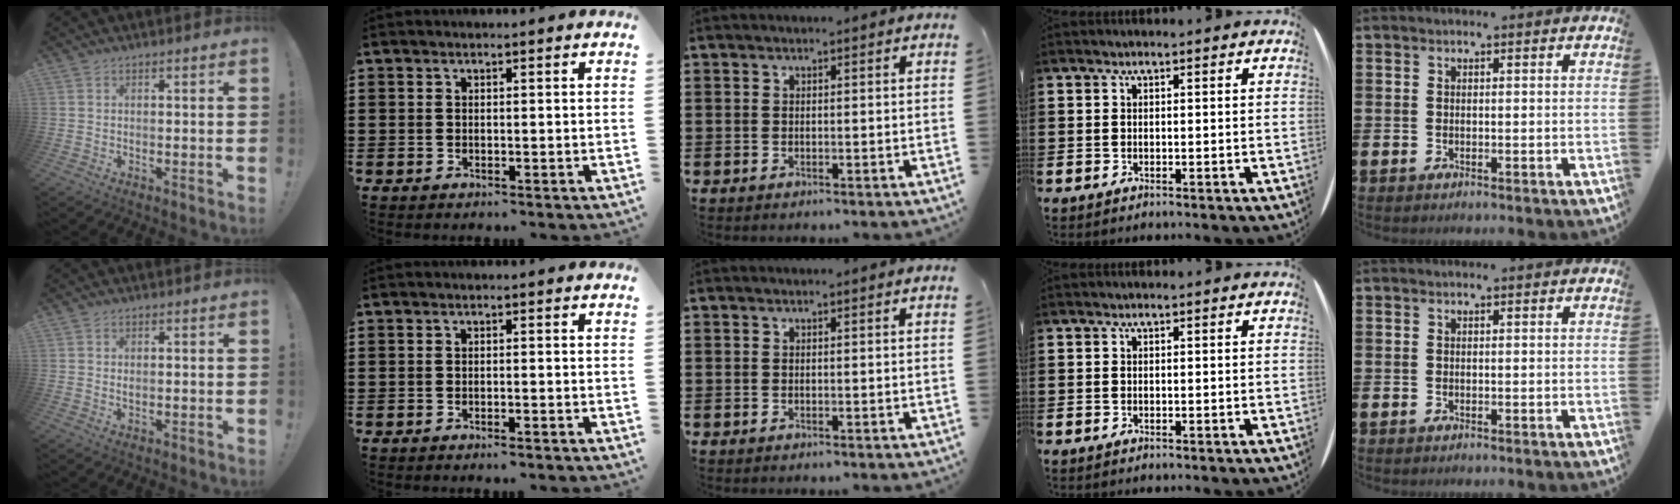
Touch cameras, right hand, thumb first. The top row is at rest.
{"thumb": {"total": 0.6, "force": [0.2, 0.5, 0.4], "torque": [-0.003, -0.001, 0.002]}, "index": {"total": 0.9, "force": [-0.8, 0.0, 0.5], "torque": [-0.010, -0.002, -0.015]}}